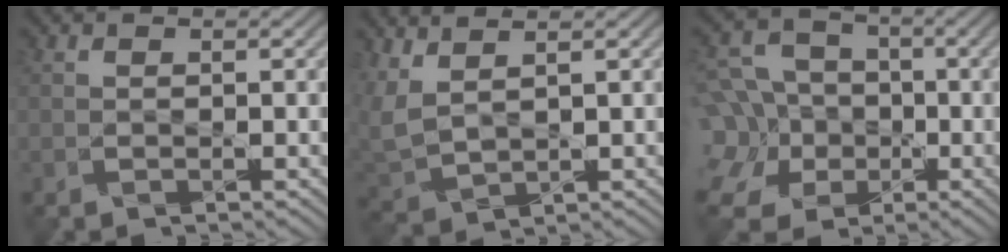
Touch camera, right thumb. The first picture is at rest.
{"total": 4.8, "force": [3.2, 1.7, 3.2], "torque": [-0.109, 0.004, 0.074]}
{"total": 13.4, "force": [-3.5, 11.5, 5.9], "torque": [-0.203, -0.014, -0.076]}